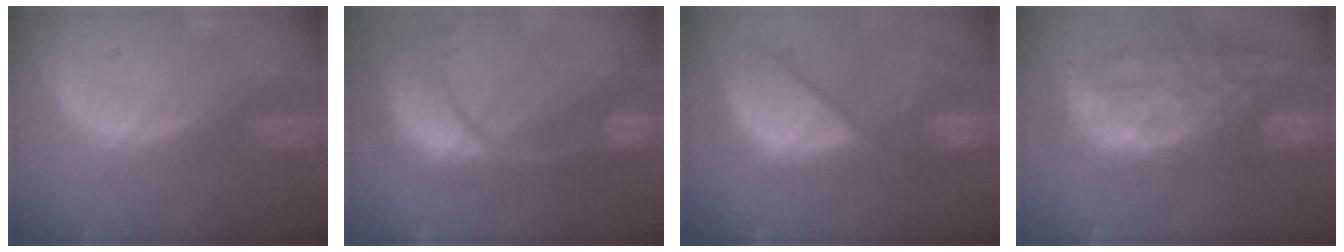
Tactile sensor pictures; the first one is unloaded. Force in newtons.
{"total": 13.9, "press": 11.0, "slide": 8.4}
{"total": 13.1, "press": 10.8, "slide": 7.3}
{"total": 14.8, "press": 12.1, "slide": 8.6}